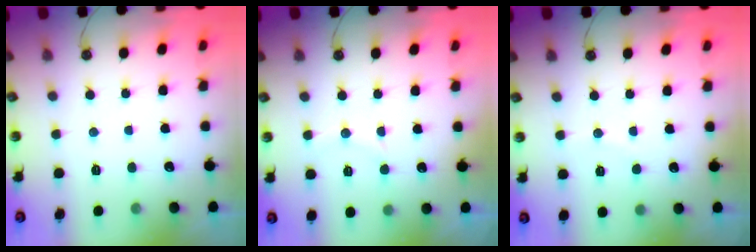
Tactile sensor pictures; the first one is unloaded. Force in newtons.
{"total": 5.9, "press": 5.8, "slide": 1.2}
{"total": 3.1, "press": 3.1, "slide": 0.3}